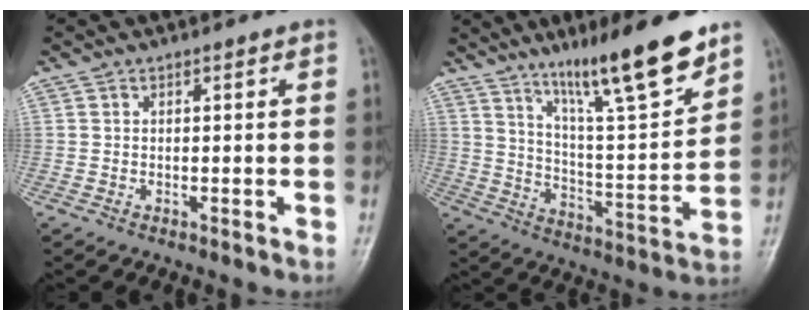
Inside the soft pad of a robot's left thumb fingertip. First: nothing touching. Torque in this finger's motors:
{"motor_torque": [0.85, 0.13, 1.46, -1.31, 0.14]}